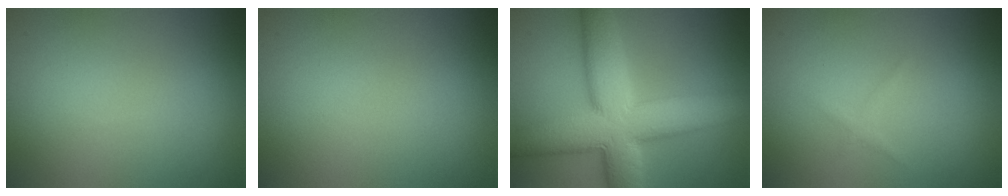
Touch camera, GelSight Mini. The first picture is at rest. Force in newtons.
{"total": 0.0}
{"total": 11.2, "press": 11.2, "slide": 0.5}
{"total": 0.7, "press": 0.7, "slide": 0.1}